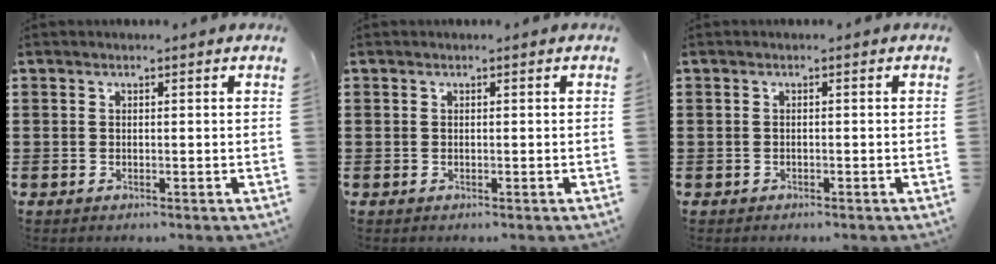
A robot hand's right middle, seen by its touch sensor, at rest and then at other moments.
{"total": 0.0}
{"total": 0.5, "force": [-0.4, 0.2, -0.1], "torque": [0.000, 0.003, -0.011]}